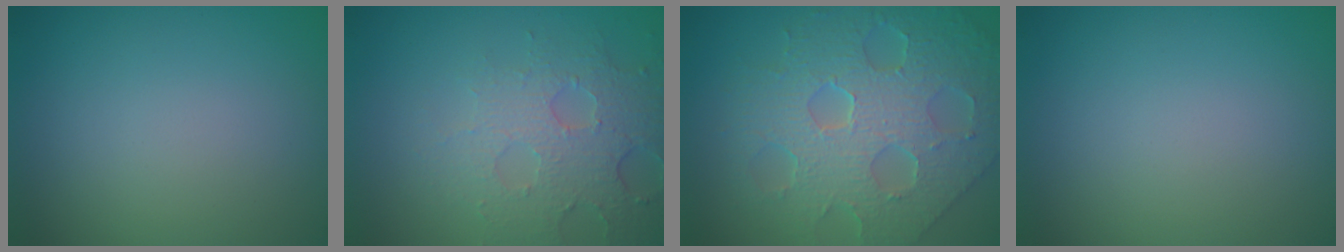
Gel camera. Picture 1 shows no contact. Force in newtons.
{"total": 3.8, "press": 3.8, "slide": 0.7}
{"total": 9.0, "press": 6.5, "slide": 6.3}
{"total": 0.0}